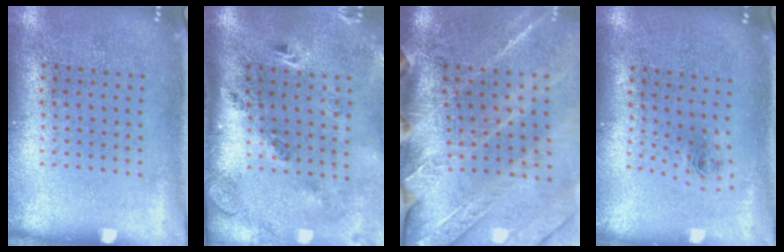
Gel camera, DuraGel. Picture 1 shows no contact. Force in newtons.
{"total": 3.0, "press": 1.9, "slide": 2.2}
{"total": 3.9, "press": 3.4, "slide": 2.0}
{"total": 0.8, "press": 0.3, "slide": 0.7}